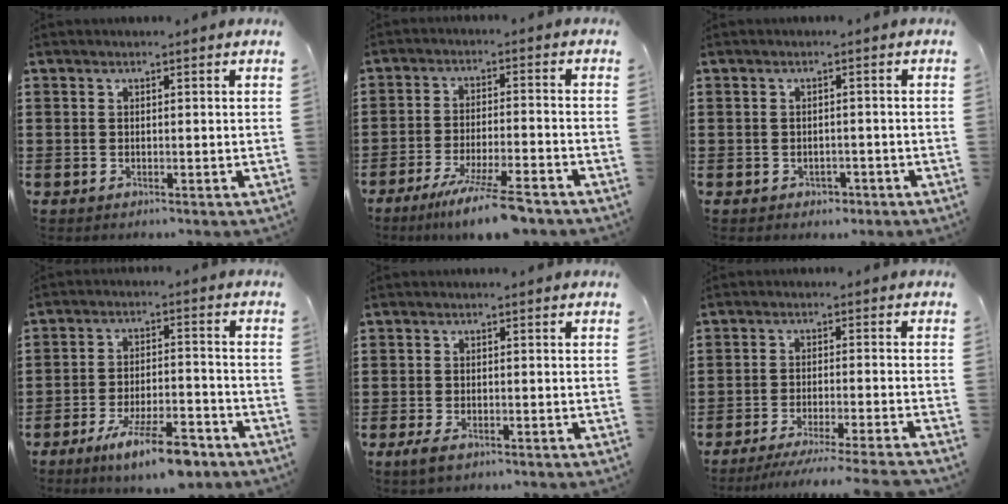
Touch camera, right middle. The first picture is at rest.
{"total": 8.4, "force": [-6.6, 0.3, 5.2], "torque": [-0.095, -0.011, -0.119]}
{"total": 1.0, "force": [-0.8, 0.7, 0.1], "torque": [-0.009, -0.002, -0.018]}
{"total": 9.6, "force": [-7.3, 1.8, 6.0], "torque": [-0.107, 0.007, -0.133]}
{"total": 1.9, "force": [-1.2, 0.8, 1.2], "torque": [-0.031, -0.004, -0.025]}
{"total": 5.0, "force": [-4.5, -0.4, 2.2], "torque": [-0.036, -0.016, -0.082]}